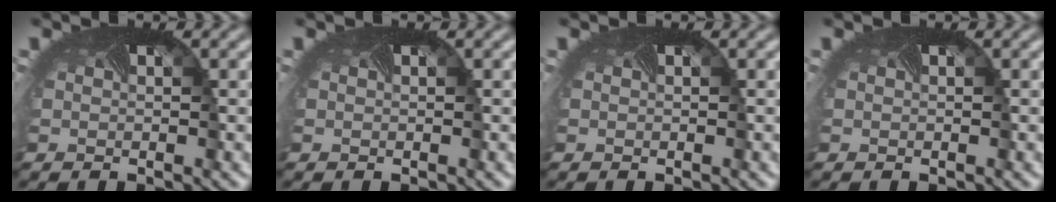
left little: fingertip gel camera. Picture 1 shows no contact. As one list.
[{"total": 0.0}, {"total": 0.0}, {"total": 0.0}]